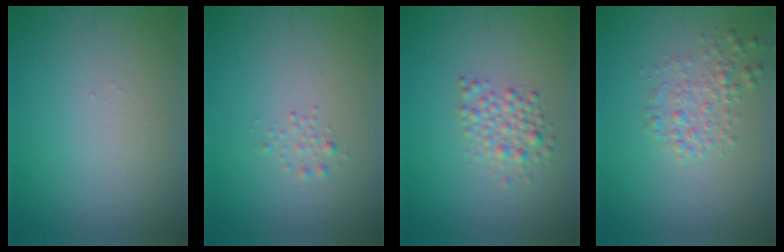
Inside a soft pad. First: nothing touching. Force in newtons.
{"total": 0.8, "press": 0.8, "slide": 0.0}
{"total": 2.3, "press": 2.3, "slide": 0.0}
{"total": 2.1, "press": 2.1, "slide": 0.1}